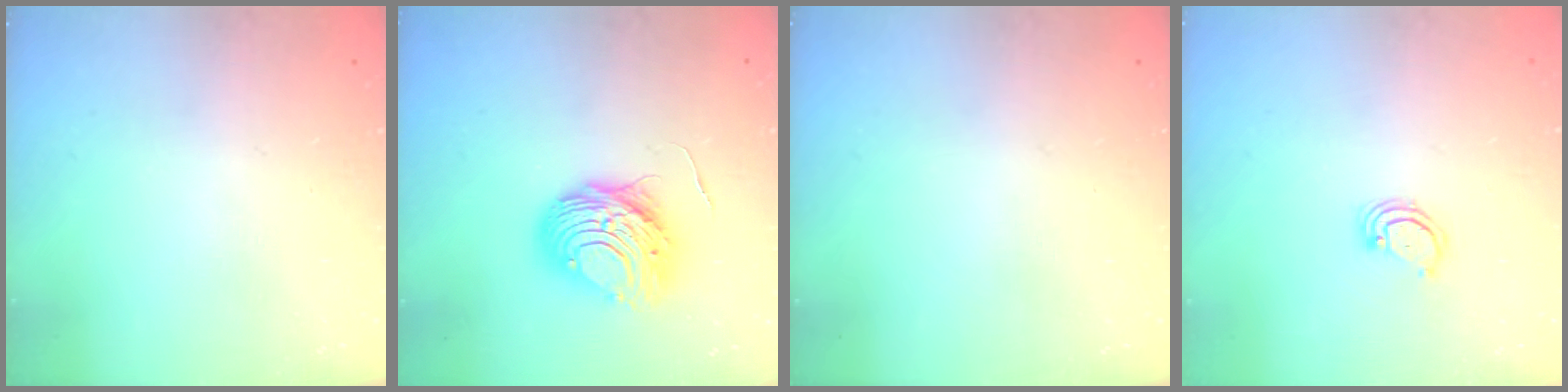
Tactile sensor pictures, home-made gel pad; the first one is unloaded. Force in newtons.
{"total": 11.1, "press": 11.1, "slide": 0.9}
{"total": 0.0}
{"total": 2.9, "press": 2.9, "slide": 0.2}